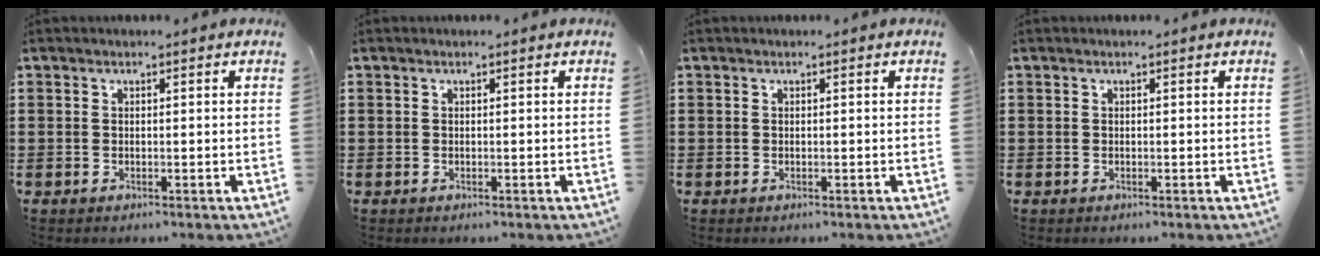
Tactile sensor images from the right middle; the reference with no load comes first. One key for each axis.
{"total": 0.0}
{"total": 0.0}
{"total": 0.0}